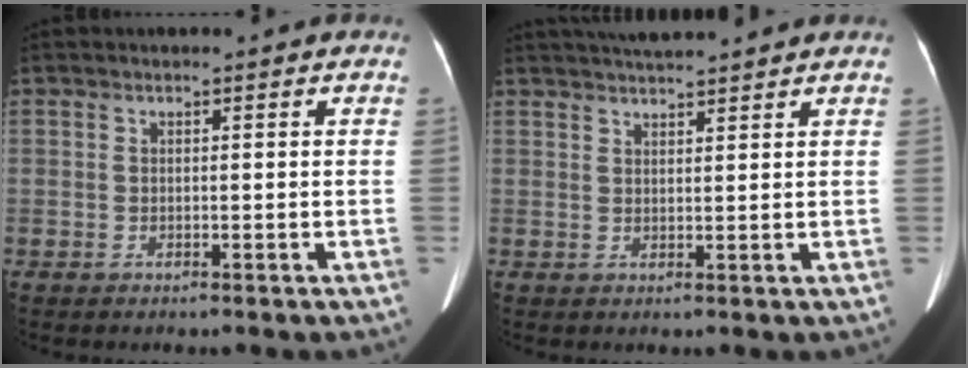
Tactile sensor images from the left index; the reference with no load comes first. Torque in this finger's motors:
{"motor_torque": [0.08, -0.26, 0.07, 0.03]}